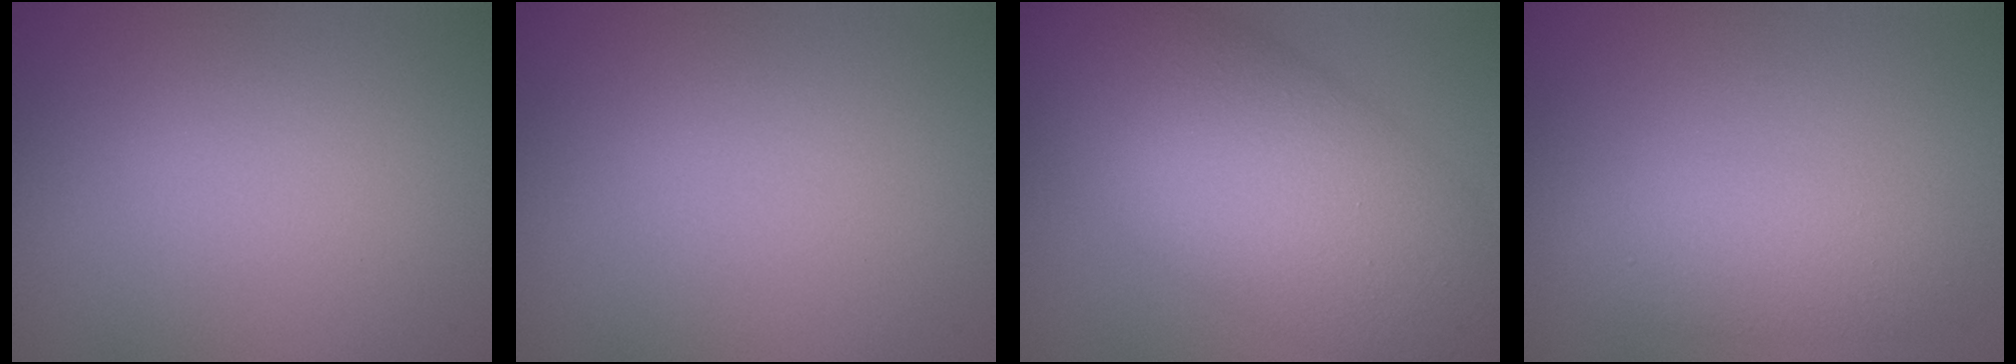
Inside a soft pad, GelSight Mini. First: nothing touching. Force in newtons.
{"total": 0.0}
{"total": 11.1, "press": 11.1, "slide": 0.2}
{"total": 3.2, "press": 3.2, "slide": 0.1}